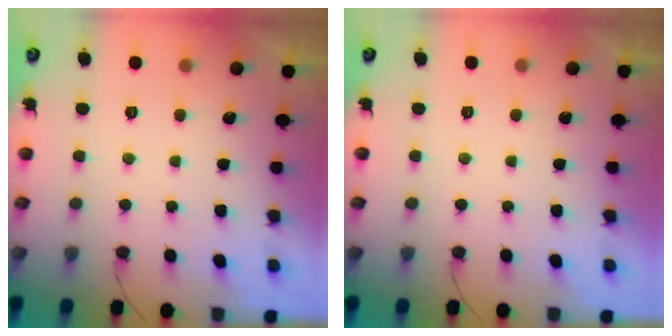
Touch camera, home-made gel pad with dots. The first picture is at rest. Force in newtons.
{"total": 1.8, "press": 1.8, "slide": 0.0}